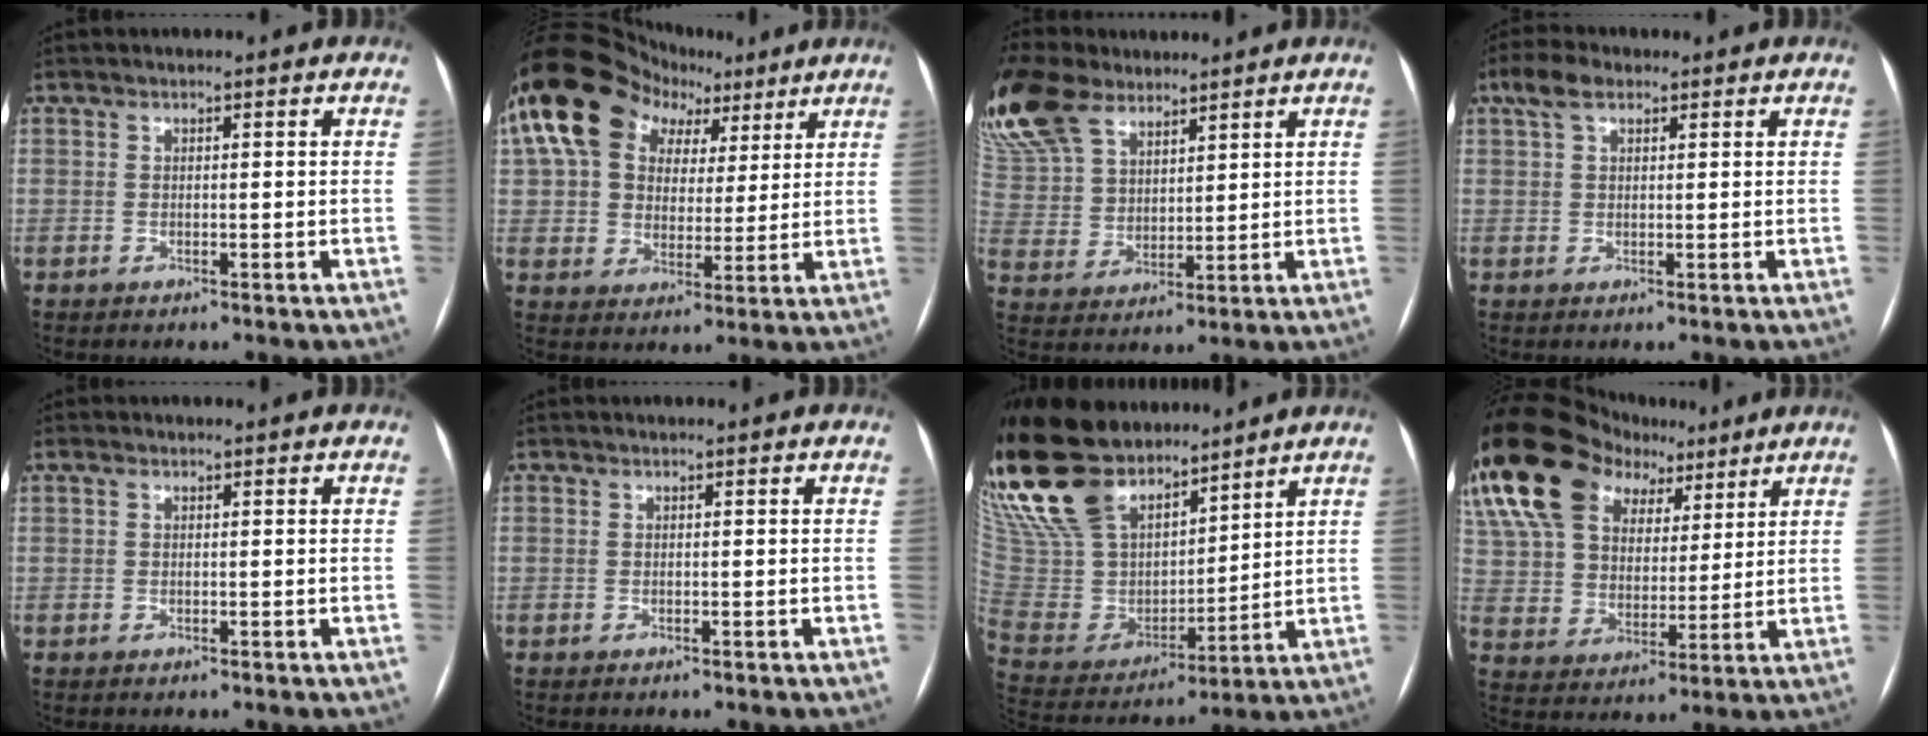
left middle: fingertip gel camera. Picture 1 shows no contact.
{"total": 17.1, "force": [8.8, 11.8, 8.7], "torque": [-0.172, 0.066, 0.151]}
{"total": 19.7, "force": [14.1, 10.3, 9.1], "torque": [-0.242, 0.054, 0.270]}
{"total": 3.7, "force": [2.3, 1.7, 2.4], "torque": [-0.054, 0.021, 0.045]}
{"total": 0.6, "force": [0.4, 0.4, 0.3], "torque": [-0.010, 0.014, 0.007]}
{"total": 0.0}
{"total": 25.5, "force": [19.9, 10.1, 12.3], "torque": [-0.289, 0.027, 0.364]}
{"total": 28.6, "force": [17.1, 17.8, 14.4], "torque": [-0.360, 0.102, 0.307]}